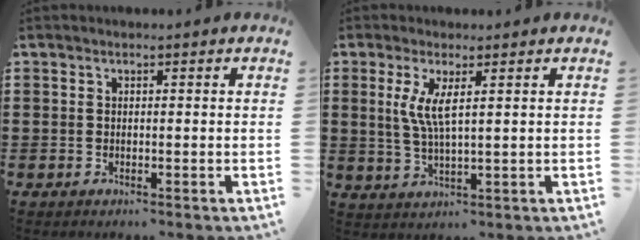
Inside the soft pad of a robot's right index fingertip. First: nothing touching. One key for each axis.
{"total": 4.8, "fx": 1.4, "fy": 0.9, "fz": 4.5, "tx": -0.101, "ty": -0.005, "tz": 0.021}